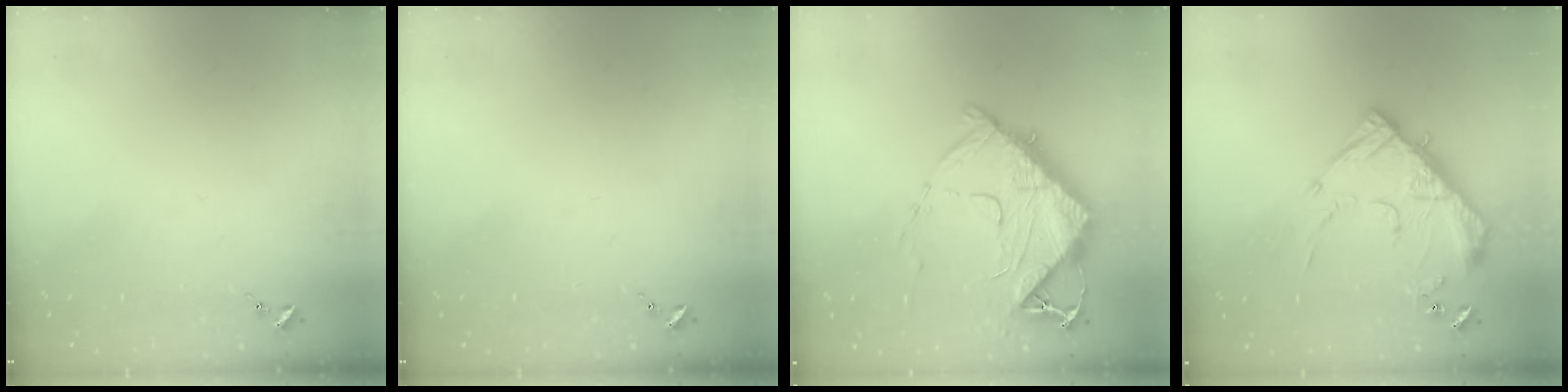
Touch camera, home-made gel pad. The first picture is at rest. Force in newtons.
{"total": 0.0}
{"total": 13.6, "press": 13.6, "slide": 0.8}
{"total": 14.2, "press": 14.2, "slide": 1.2}